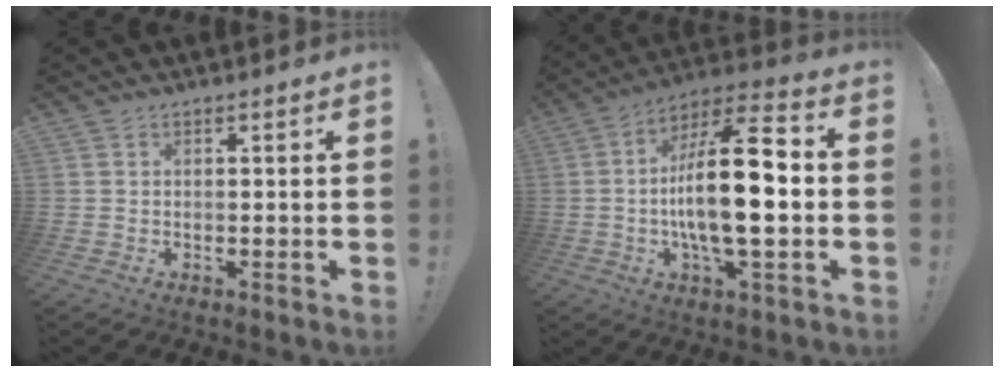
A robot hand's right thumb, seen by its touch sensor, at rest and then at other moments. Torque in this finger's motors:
{"motor_torque": [0.64, 1.01, 2.19, -0.58, 0.35]}